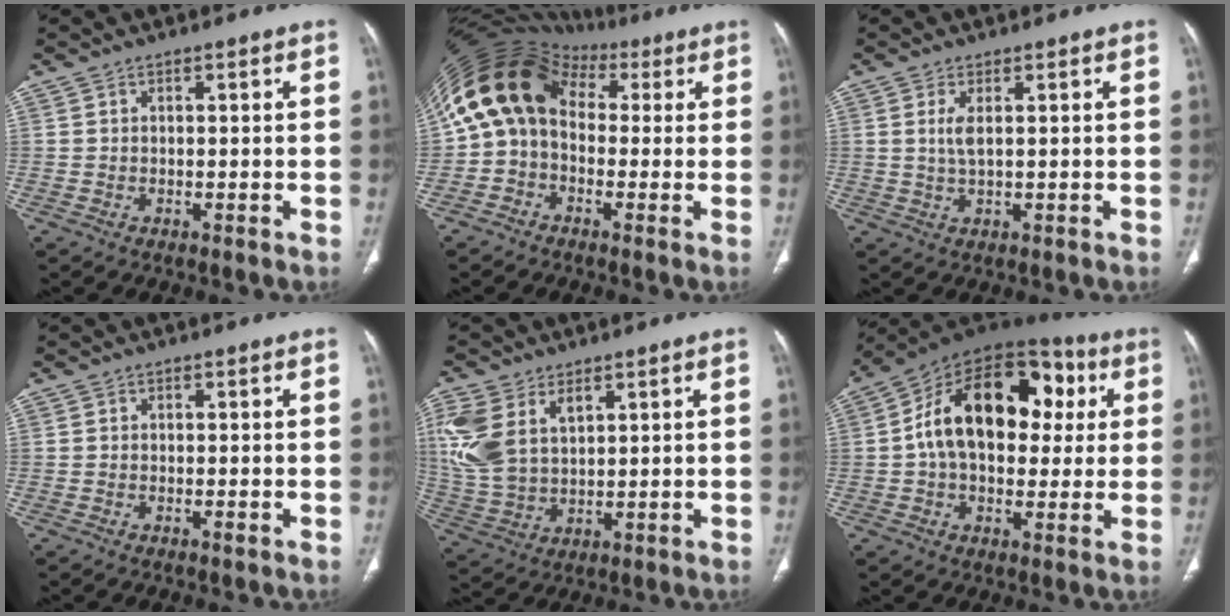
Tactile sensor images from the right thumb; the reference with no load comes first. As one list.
[{"total": 15.1, "force": [1.9, 11.8, 9.2], "torque": [-0.163, 0.062, 0.026]}, {"total": 2.9, "force": [0.8, 0.9, 2.7], "torque": [-0.068, -0.004, 0.021]}, {"total": 0.5, "force": [-0.3, 0.2, 0.4], "torque": [-0.007, -0.001, -0.005]}, {"total": 13.4, "force": [5.4, 8.3, 9.1], "torque": [-0.213, -0.008, 0.122]}, {"total": 22.5, "force": [3.5, 14.4, 16.9], "torque": [-0.244, 0.033, 0.044]}]